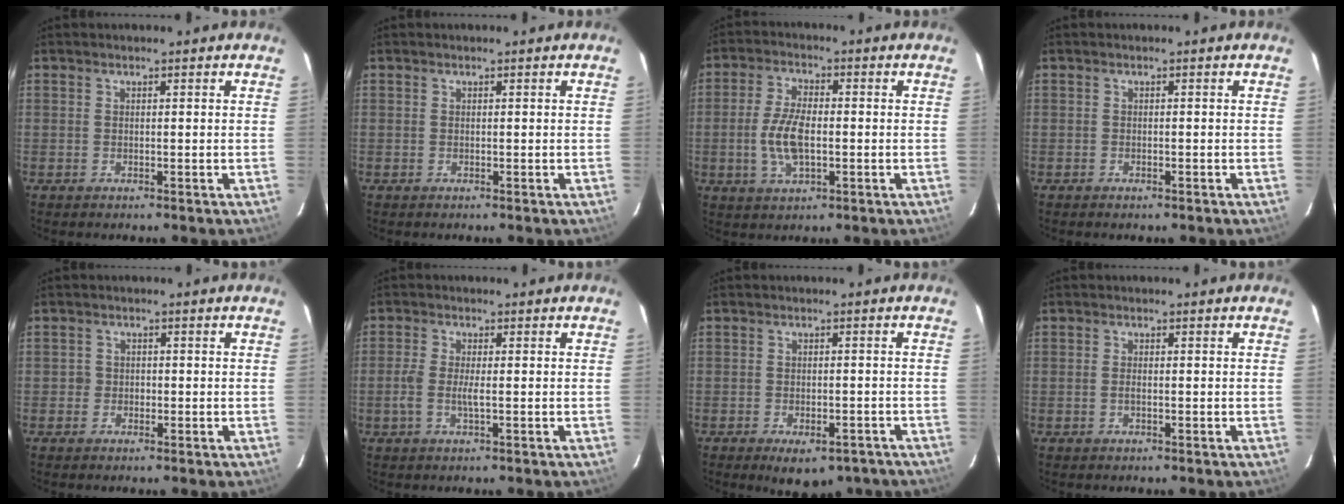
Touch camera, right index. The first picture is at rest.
{"total": 0.0}
{"total": 8.1, "force": [-1.3, 3.7, 7.1], "torque": [-0.147, 0.001, -0.024]}
{"total": 0.8, "force": [-0.7, 0.4, 0.3], "torque": [-0.008, 0.001, -0.011]}
{"total": 1.7, "force": [-0.6, 1.6, 0.0], "torque": [0.000, 0.004, -0.010]}
{"total": 3.4, "force": [-0.8, 0.7, 3.2], "torque": [-0.071, -0.001, -0.018]}
{"total": 9.1, "force": [-6.5, 4.3, 4.8], "torque": [-0.083, -0.003, -0.072]}
{"total": 1.0, "force": [-0.3, 0.4, 0.9], "torque": [-0.020, 0.000, -0.006]}